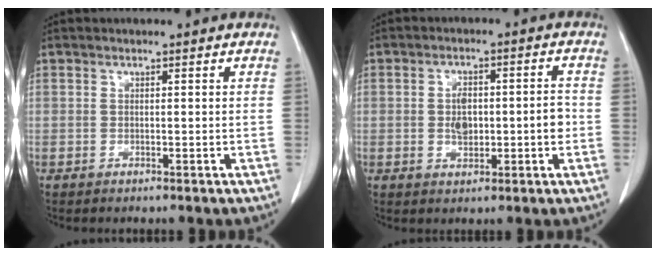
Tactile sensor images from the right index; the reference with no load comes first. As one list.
[{"total": 6.3, "force": [-0.7, 2.6, 5.7], "torque": [-0.100, 0.015, -0.005]}]